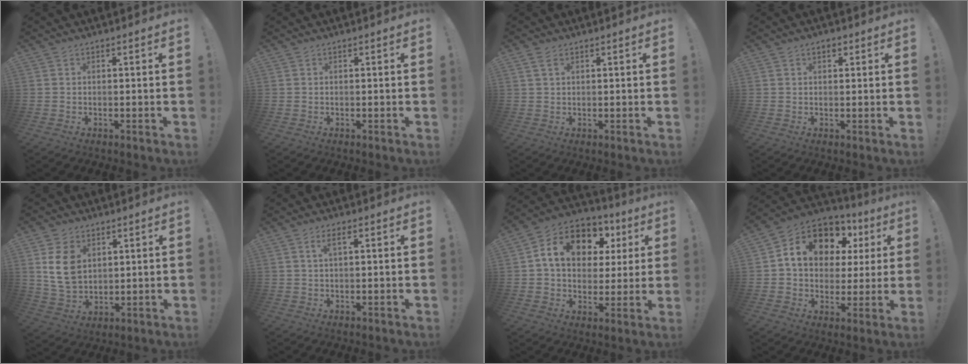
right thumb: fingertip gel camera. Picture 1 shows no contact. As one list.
[{"total": 0.0}, {"total": 2.6, "force": [1.3, 1.4, 1.8], "torque": [-0.033, 0.002, 0.023]}, {"total": 1.6, "force": [0.9, 1.0, 1.0], "torque": [-0.011, 0.000, 0.014]}, {"total": 10.7, "force": [3.8, 7.9, 6.2], "torque": [-0.118, -0.012, 0.074]}, {"total": 2.8, "force": [1.1, 0.8, 2.5], "torque": [-0.043, 0.001, 0.016]}, {"total": 15.9, "force": [6.1, 11.3, 9.3], "torque": [-0.148, -0.017, 0.116]}, {"total": 15.1, "force": [6.6, 10.6, 8.5], "torque": [-0.137, -0.032, 0.125]}]